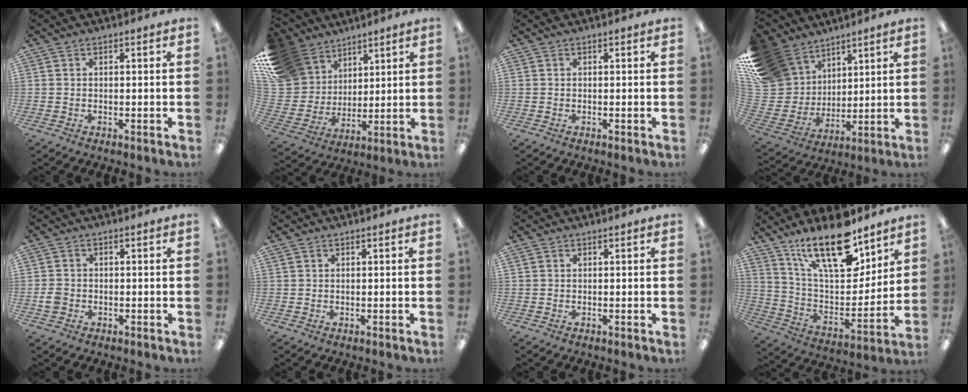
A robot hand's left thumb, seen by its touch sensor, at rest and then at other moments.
{"total": 17.1, "force": [9.9, 12.9, 5.3], "torque": [-0.132, -0.051, 0.204]}
{"total": 0.0}
{"total": 17.5, "force": [11.0, 12.5, 5.5], "torque": [-0.138, -0.065, 0.221]}
{"total": 2.9, "force": [-0.6, 2.5, 1.4], "torque": [-0.023, 0.007, -0.009]}
{"total": 0.8, "force": [0.5, 0.6, 0.3], "torque": [-0.007, 0.002, 0.009]}
{"total": 0.5, "force": [0.3, 0.3, 0.2], "torque": [-0.005, 0.003, 0.006]}
{"total": 22.0, "force": [14.5, 9.0, 14.0], "torque": [-0.230, -0.087, 0.250]}